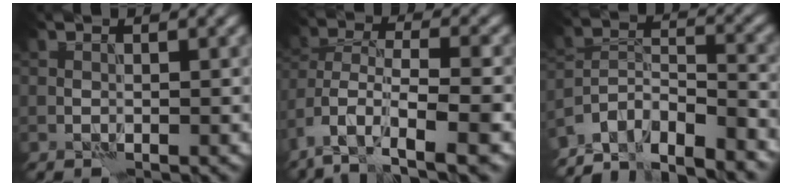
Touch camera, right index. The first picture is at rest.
{"total": 9.0, "force": [-5.2, 4.0, 6.2], "torque": [-0.117, 0.002, -0.091]}
{"total": 9.7, "force": [-8.5, 2.7, 3.6], "torque": [-0.057, 0.003, -0.130]}